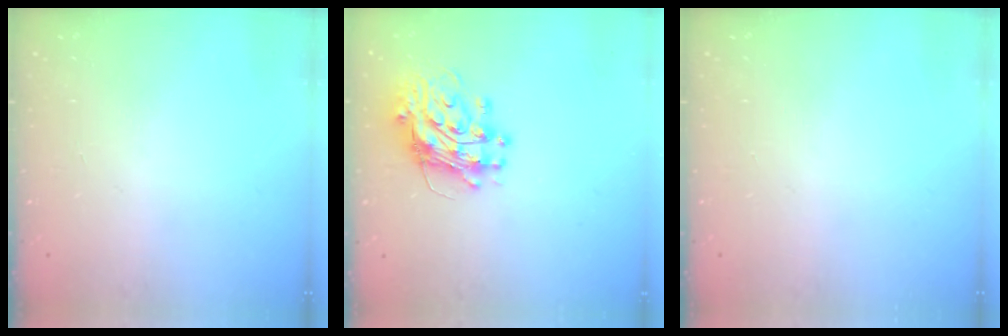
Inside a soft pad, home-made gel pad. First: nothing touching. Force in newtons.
{"total": 13.1, "press": 13.1, "slide": 1.3}
{"total": 0.0}